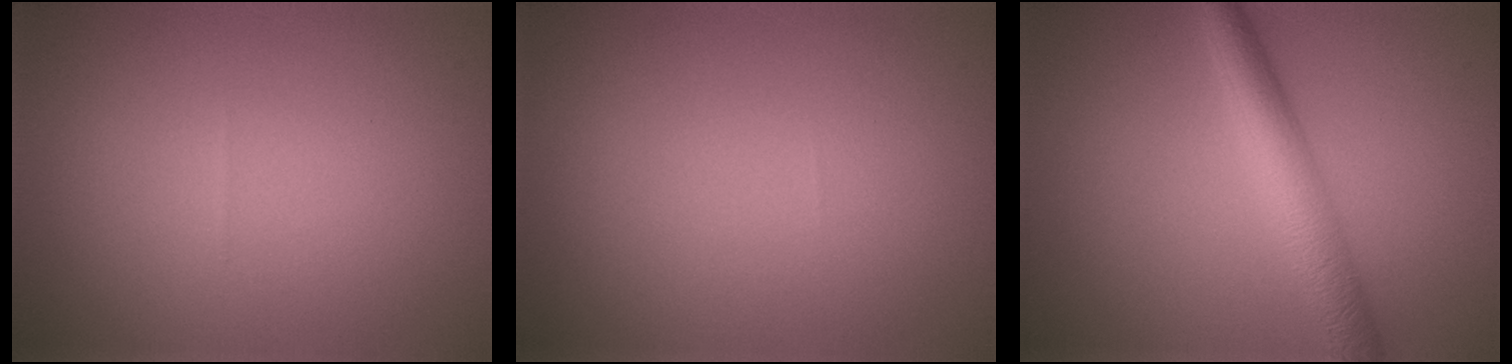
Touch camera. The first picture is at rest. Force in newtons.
{"total": 0.0}
{"total": 4.3, "press": 4.3, "slide": 0.1}